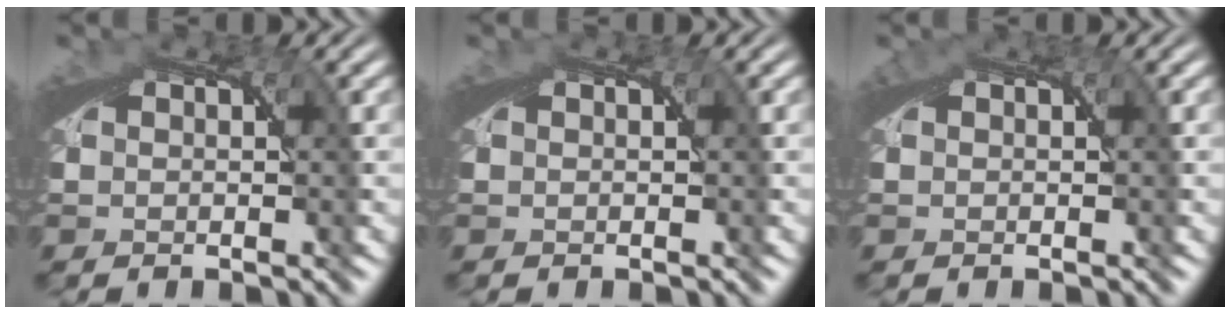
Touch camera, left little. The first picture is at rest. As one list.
[{"total": 0.0}, {"total": 0.0}]